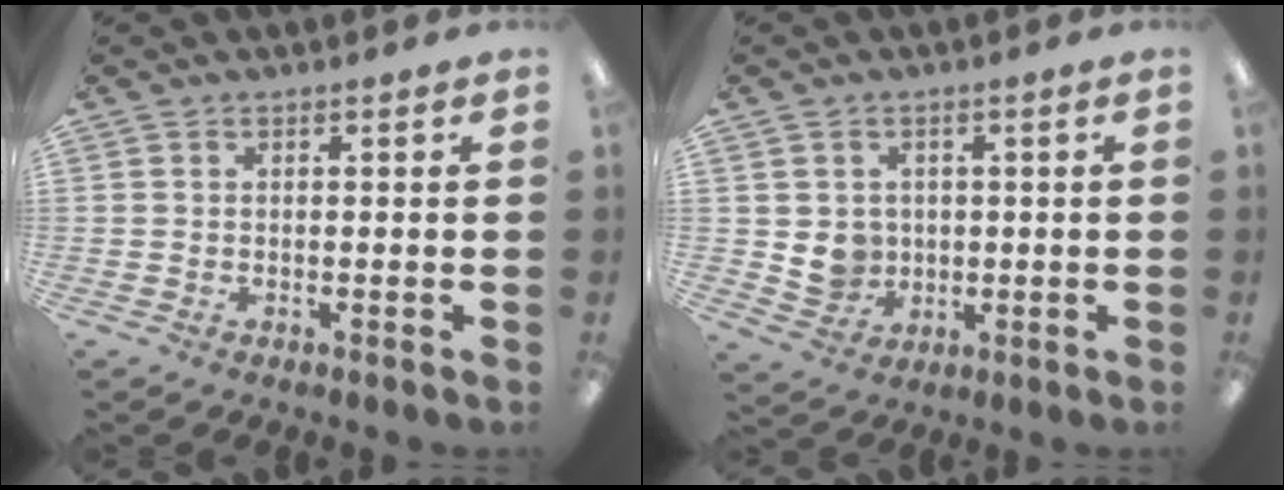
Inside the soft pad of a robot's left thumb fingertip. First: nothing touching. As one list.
[{"total": 5.8, "force": [0.8, 5.5, 1.6], "torque": [-0.025, 0.000, 0.020]}]